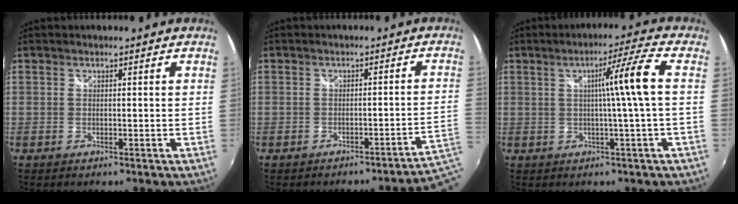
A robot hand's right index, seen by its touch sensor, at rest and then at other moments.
{"total": 3.7, "force": [-2.8, -0.9, 2.3], "torque": [-0.026, -0.007, -0.035]}
{"total": 7.7, "force": [0.5, -1.8, 7.5], "torque": [-0.112, 0.010, 0.010]}